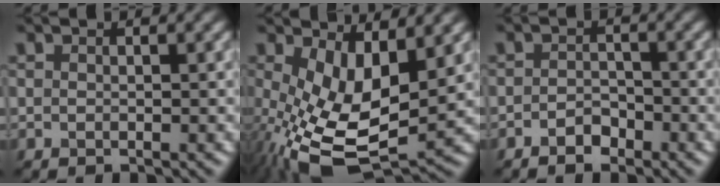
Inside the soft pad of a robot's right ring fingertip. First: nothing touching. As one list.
[{"total": 9.5, "force": [-0.7, 4.6, 8.2], "torque": [-0.176, -0.026, -0.004]}, {"total": 1.9, "force": [-1.3, 1.0, 1.0], "torque": [-0.016, 0.003, -0.025]}]